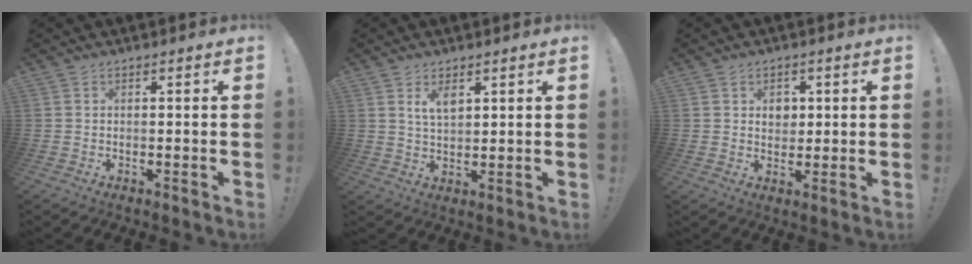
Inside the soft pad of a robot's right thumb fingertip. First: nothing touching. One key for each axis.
{"total": 5.0, "fx": 3.0, "fy": 2.7, "fz": 3.1, "tx": -0.047, "ty": -0.014, "tz": 0.050}
{"total": 4.2, "fx": 1.1, "fy": 3.8, "fz": 1.5, "tx": -0.011, "ty": -0.005, "tz": 0.016}